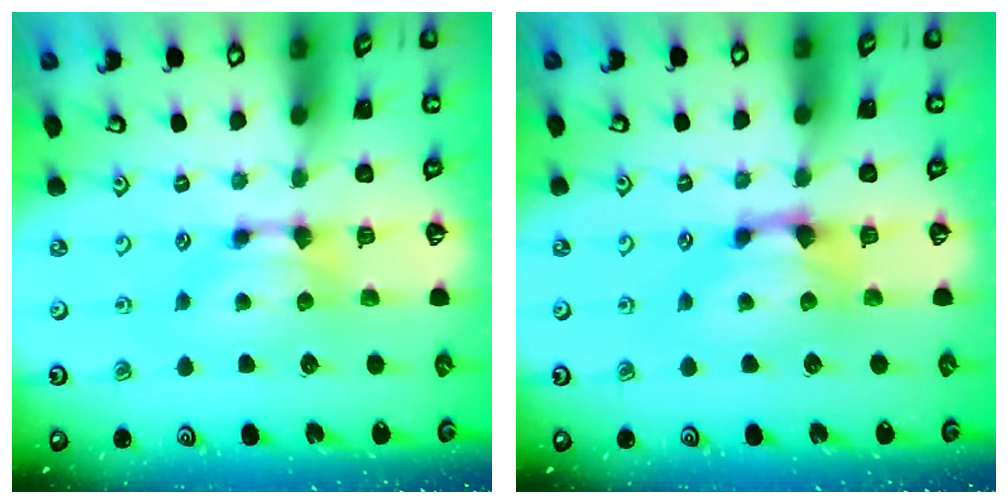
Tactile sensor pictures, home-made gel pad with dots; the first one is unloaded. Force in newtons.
{"total": 1.1, "press": 0.5, "slide": 1.0}